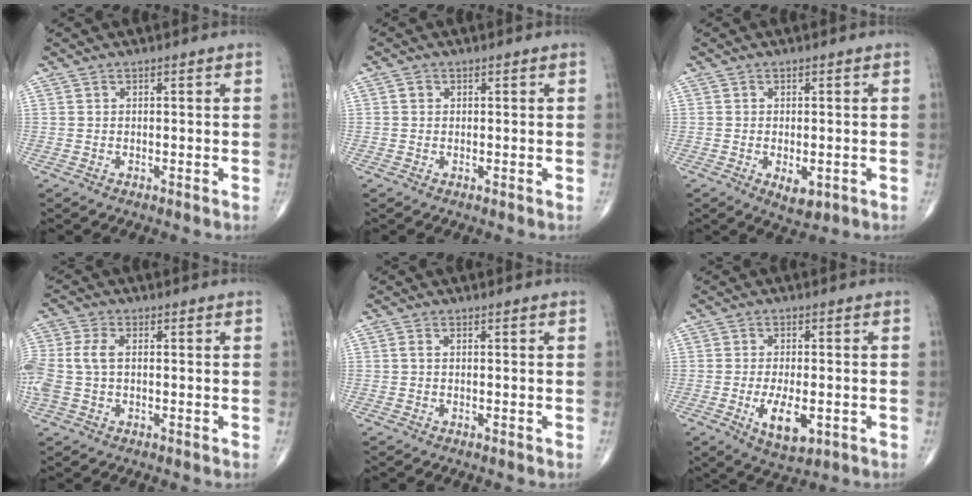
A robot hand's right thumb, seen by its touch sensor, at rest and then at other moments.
{"total": 0.9, "force": [0.1, 0.8, 0.3], "torque": [-0.002, 0.002, 0.001]}
{"total": 4.1, "force": [-1.2, 2.1, 3.3], "torque": [-0.047, -0.008, -0.011]}
{"total": 7.3, "force": [0.0, 4.5, 5.8], "torque": [-0.164, 0.014, -0.001]}
{"total": 0.7, "force": [-0.1, 0.3, 0.6], "torque": [-0.014, 0.000, -0.004]}
{"total": 7.8, "force": [-2.2, 3.5, 6.5], "torque": [-0.112, -0.009, -0.030]}